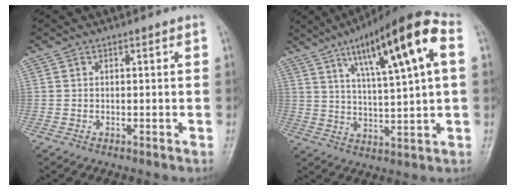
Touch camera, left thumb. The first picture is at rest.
{"total": 19.5, "force": [7.5, 3.8, 17.6], "torque": [-0.270, 0.009, 0.119]}